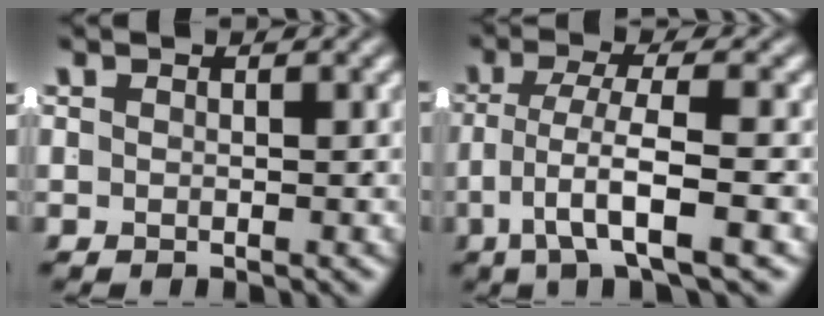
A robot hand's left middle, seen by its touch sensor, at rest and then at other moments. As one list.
[{"total": 5.0, "force": [-2.0, 1.1, 4.4], "torque": [-0.087, -0.018, -0.024]}]